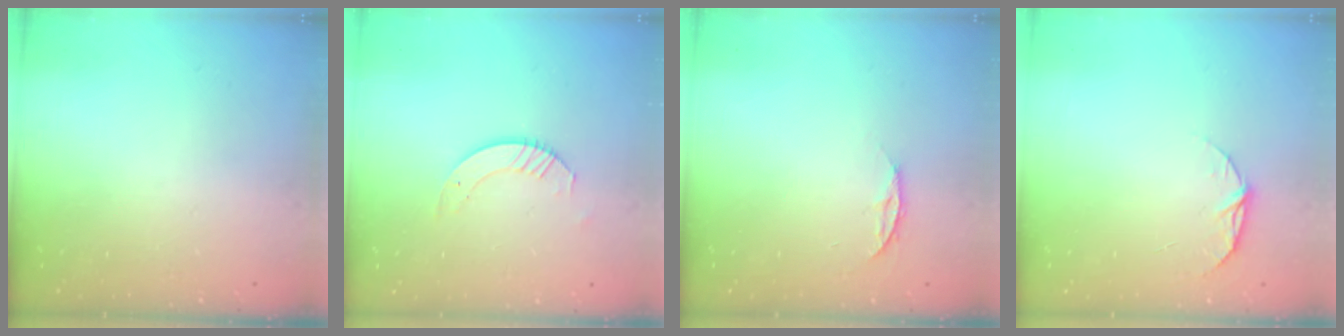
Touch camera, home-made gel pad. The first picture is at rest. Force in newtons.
{"total": 3.2, "press": 3.2, "slide": 0.3}
{"total": 4.4, "press": 4.4, "slide": 0.5}
{"total": 6.6, "press": 6.5, "slide": 0.6}